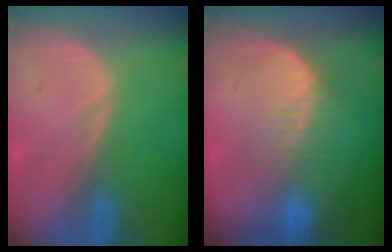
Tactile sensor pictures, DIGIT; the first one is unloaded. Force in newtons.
{"total": 6.7, "press": 6.6, "slide": 1.4}